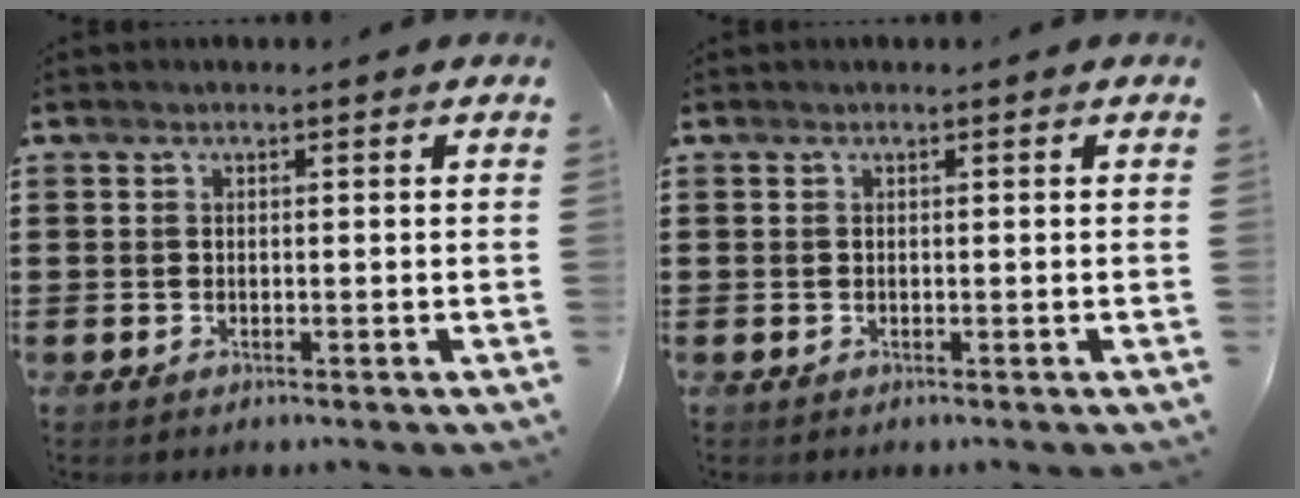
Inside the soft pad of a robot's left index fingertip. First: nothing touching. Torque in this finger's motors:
{"motor_torque": [0.19, 0.61, -0.10, -0.09]}